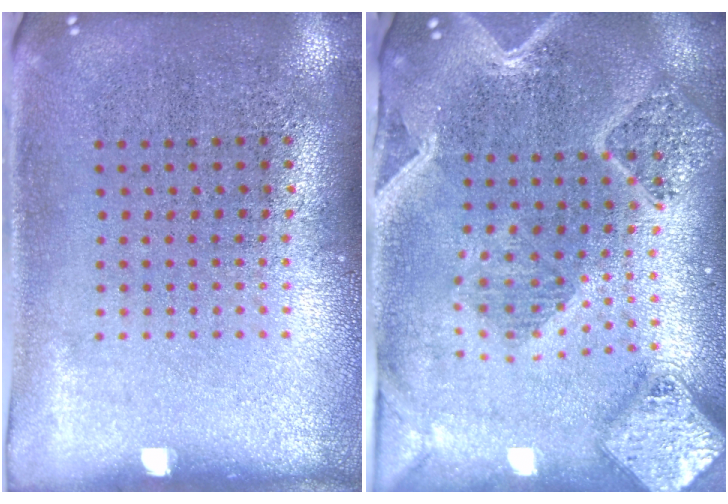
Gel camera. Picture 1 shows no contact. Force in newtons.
{"total": 3.1, "press": 2.7, "slide": 1.5}